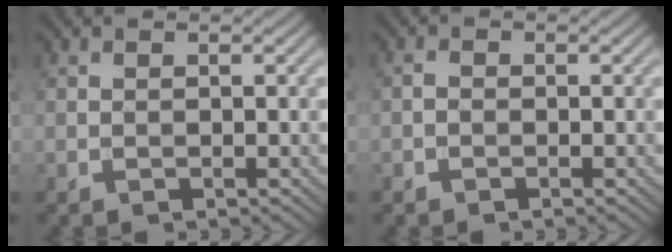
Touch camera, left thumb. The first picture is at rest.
{"total": 0.7, "force": [-0.5, 0.3, 0.4], "torque": [-0.008, 0.001, -0.012]}